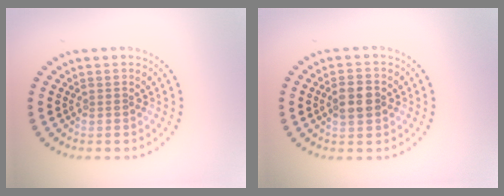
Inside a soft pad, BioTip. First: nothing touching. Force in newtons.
{"total": 2.9, "press": 2.9, "slide": 0.1}